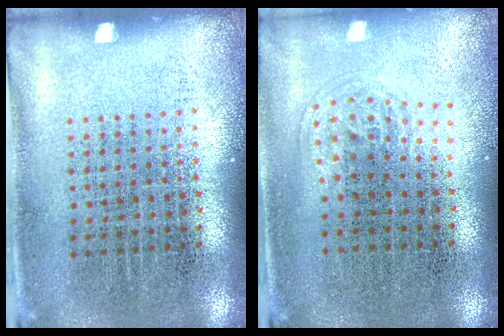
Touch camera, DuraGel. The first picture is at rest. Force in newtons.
{"total": 1.0, "press": 0.6, "slide": 0.8}